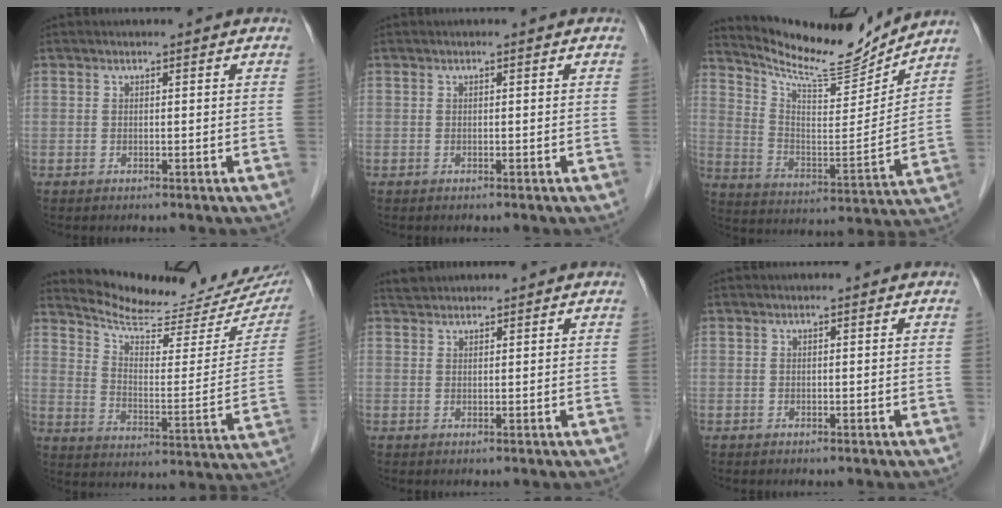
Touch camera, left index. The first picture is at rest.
{"total": 0.0}
{"total": 15.2, "force": [14.6, 1.3, 3.9], "torque": [-0.082, -0.024, 0.240]}
{"total": 20.5, "force": [18.6, 4.0, 7.6], "torque": [-0.111, -0.051, 0.247]}
{"total": 2.0, "force": [2.0, 0.5, 0.0], "torque": [-0.006, 0.018, 0.039]}
{"total": 0.0}